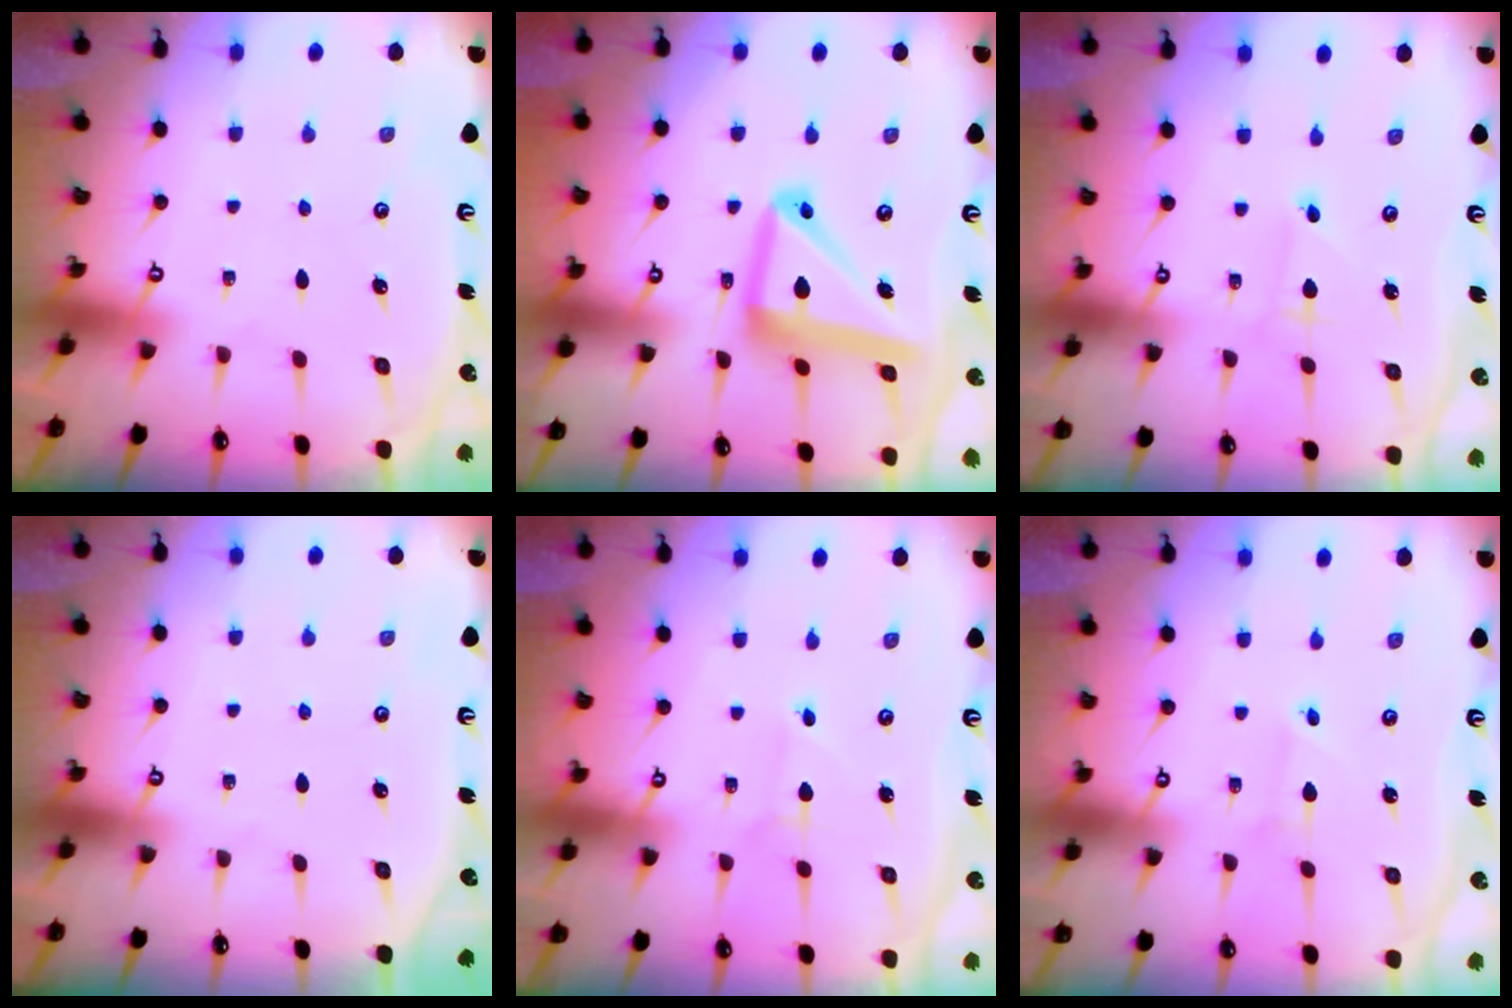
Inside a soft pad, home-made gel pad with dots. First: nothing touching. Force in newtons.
{"total": 16.3, "press": 16.2, "slide": 1.8}
{"total": 1.4, "press": 1.4, "slide": 0.1}
{"total": 0.0}
{"total": 2.9, "press": 2.9, "slide": 0.3}
{"total": 1.8, "press": 1.8, "slide": 0.1}